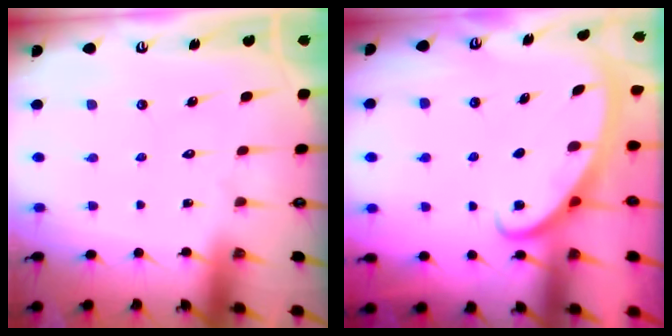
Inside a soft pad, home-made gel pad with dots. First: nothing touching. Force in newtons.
{"total": 2.7, "press": 2.7, "slide": 0.4}